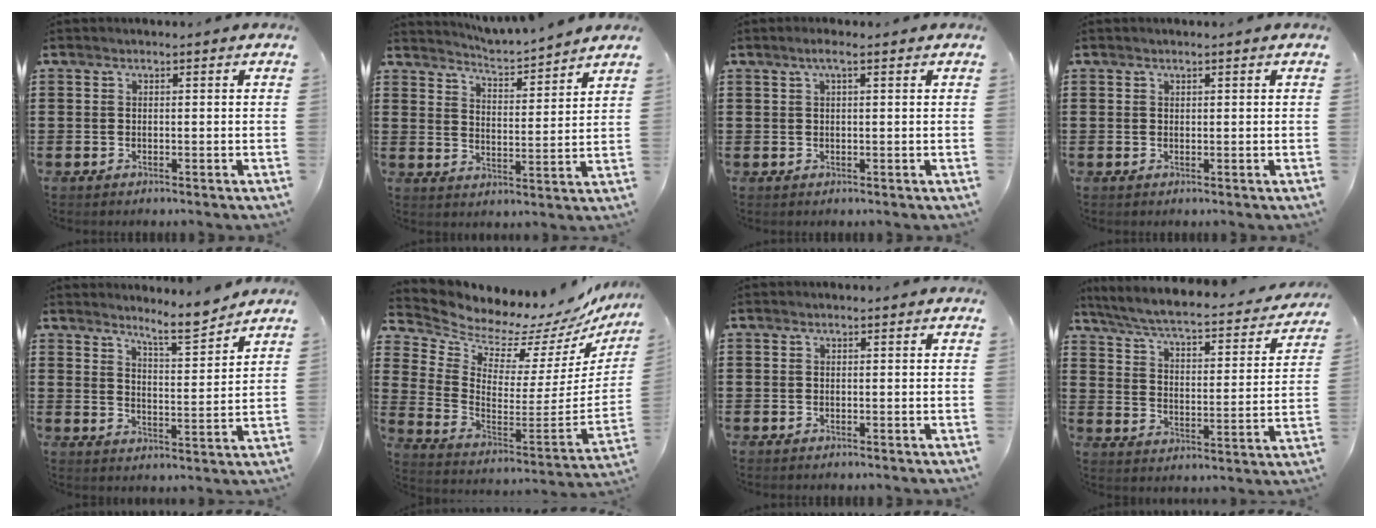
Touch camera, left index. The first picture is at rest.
{"total": 3.9, "force": [3.9, -0.7, 0.3], "torque": [-0.027, -0.037, 0.061]}
{"total": 1.8, "force": [0.8, 0.2, 1.6], "torque": [-0.031, 0.002, 0.014]}
{"total": 0.0}
{"total": 6.7, "force": [6.1, 0.5, 2.6], "torque": [-0.045, -0.039, 0.104]}
{"total": 6.1, "force": [5.9, 1.6, 0.4], "torque": [-0.044, -0.075, 0.095]}
{"total": 0.0}
{"total": 4.9, "force": [4.4, 0.1, 2.1], "torque": [-0.064, -0.037, 0.066]}